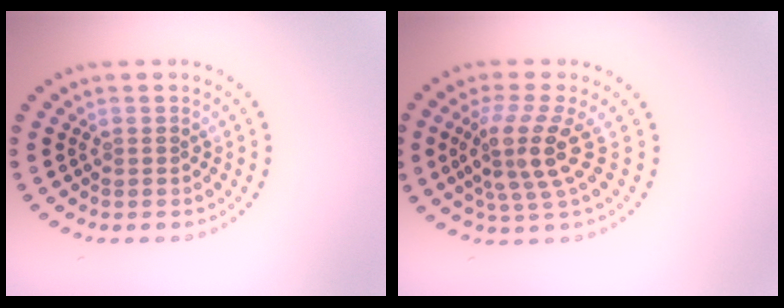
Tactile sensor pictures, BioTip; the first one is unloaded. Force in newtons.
{"total": 4.2, "press": 3.2, "slide": 2.8}